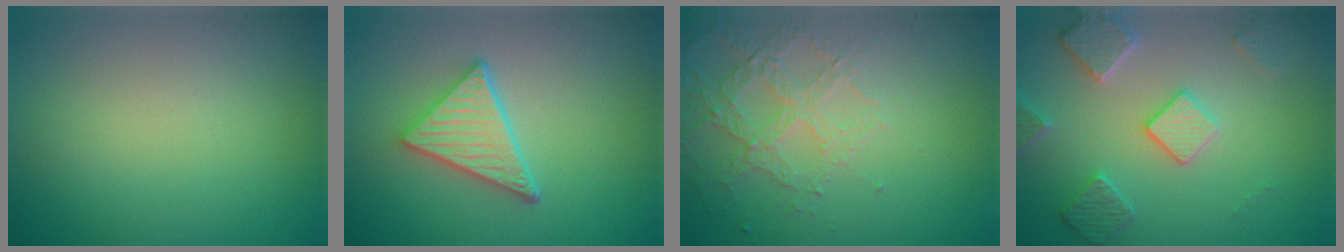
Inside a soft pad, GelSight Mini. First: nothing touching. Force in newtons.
{"total": 4.6, "press": 3.7, "slide": 2.8}
{"total": 3.2, "press": 2.9, "slide": 1.4}
{"total": 4.2, "press": 3.6, "slide": 2.3}